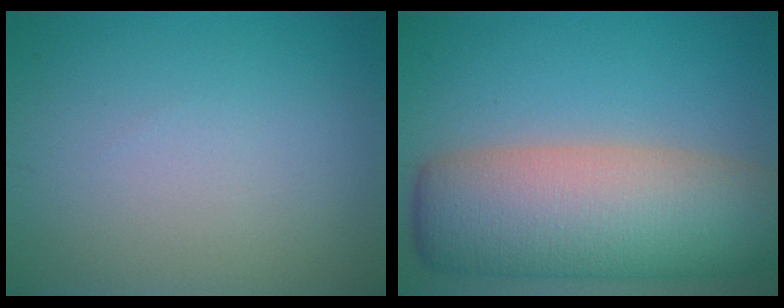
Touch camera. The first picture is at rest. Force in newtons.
{"total": 12.8, "press": 12.8, "slide": 0.9}